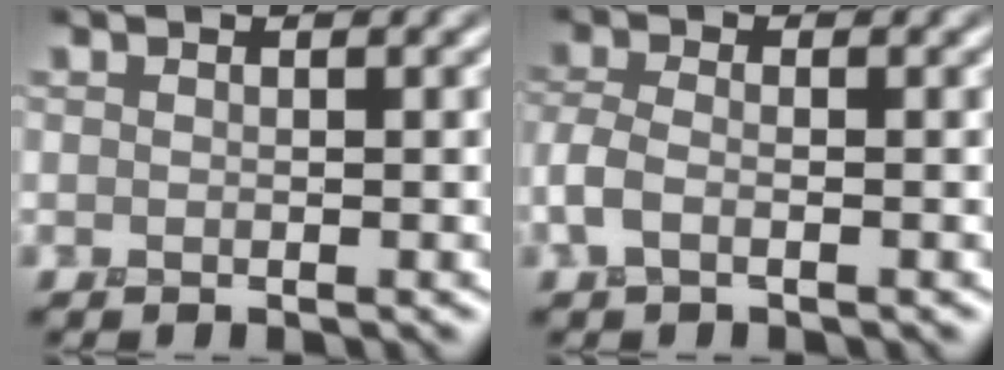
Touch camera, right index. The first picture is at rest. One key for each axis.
{"total": 2.0, "fx": -1.0, "fy": 0.9, "fz": 1.6, "tx": -0.042, "ty": 0.003, "tz": -0.027}